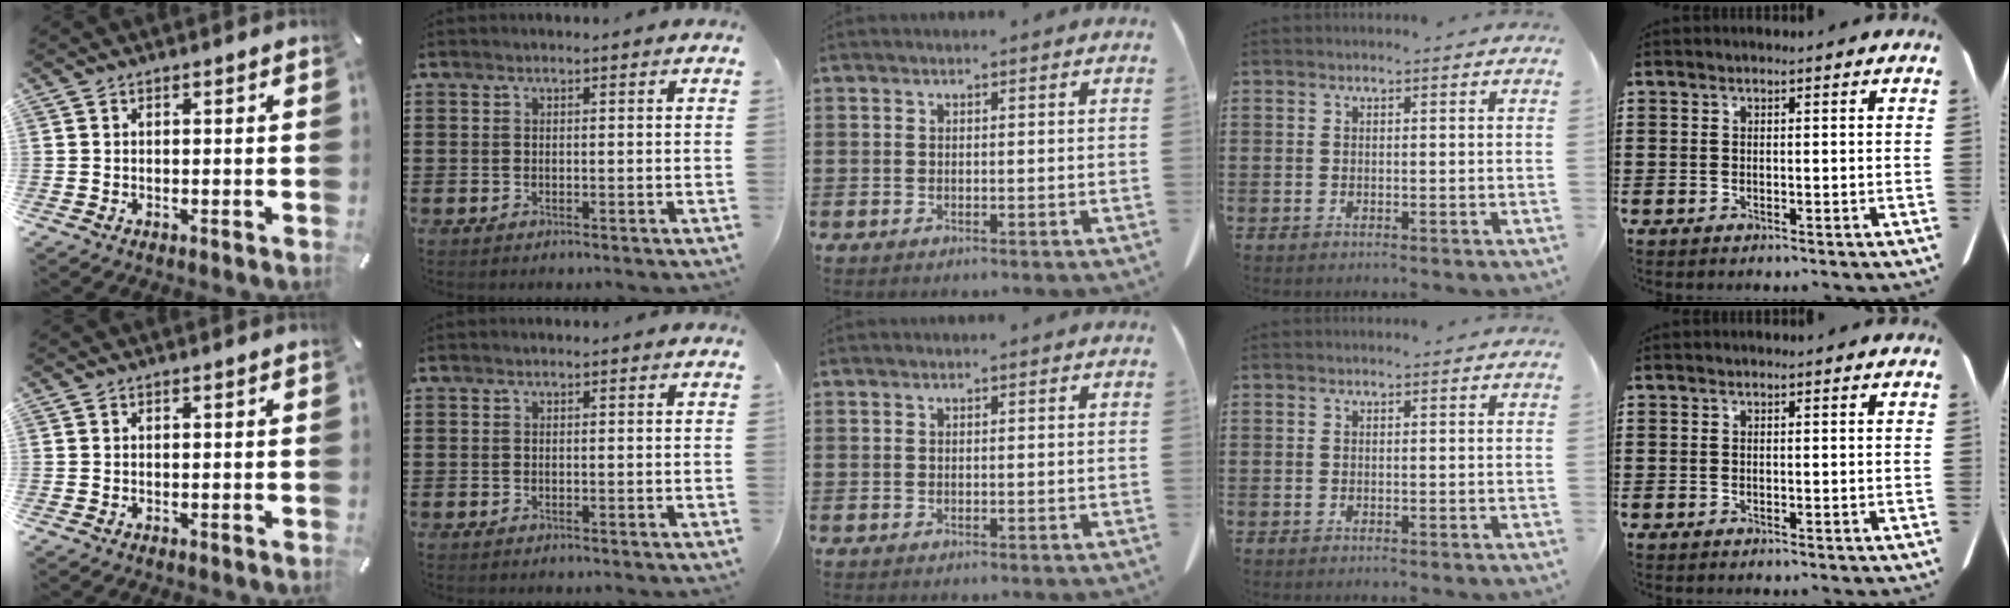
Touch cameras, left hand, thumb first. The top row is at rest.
{}